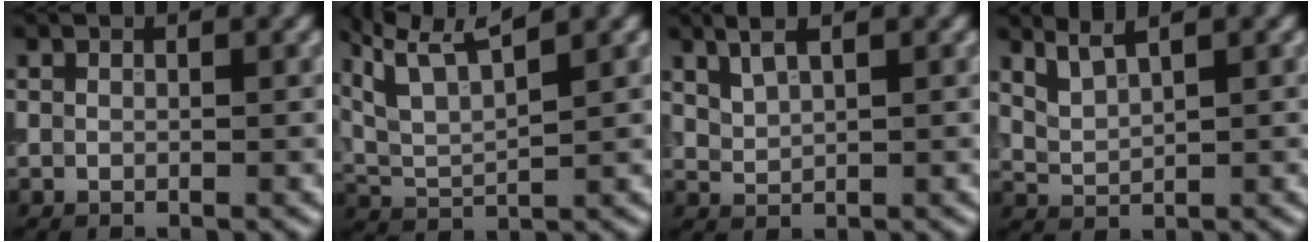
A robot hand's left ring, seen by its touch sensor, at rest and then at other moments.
{"total": 7.4, "force": [5.2, 1.9, 4.9], "torque": [-0.098, 0.030, 0.071]}
{"total": 2.4, "force": [1.7, 0.7, 1.5], "torque": [-0.030, 0.008, 0.036]}
{"total": 2.4, "force": [2.0, 0.5, 1.3], "torque": [-0.028, 0.004, 0.050]}